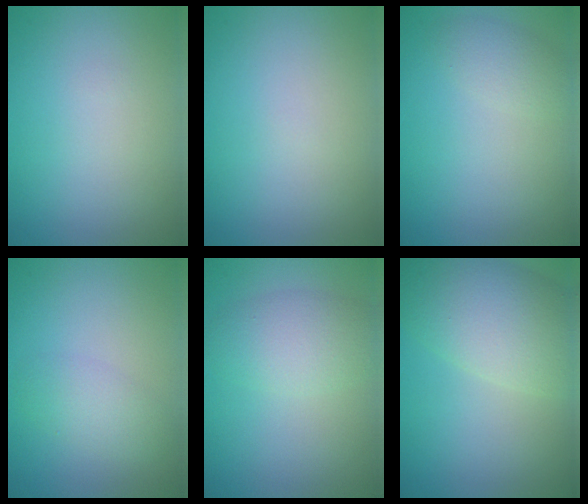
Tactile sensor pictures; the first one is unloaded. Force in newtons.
{"total": 0.0}
{"total": 1.8, "press": 1.8, "slide": 0.1}
{"total": 2.4, "press": 2.4, "slide": 0.1}
{"total": 3.8, "press": 3.8, "slide": 0.1}
{"total": 7.5, "press": 7.5, "slide": 0.6}